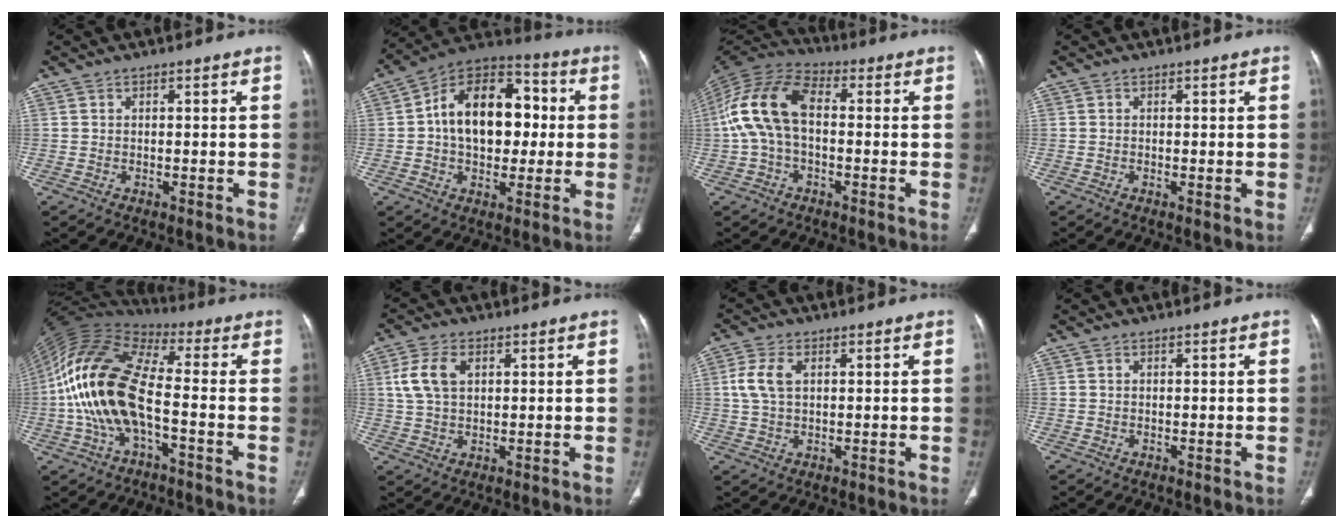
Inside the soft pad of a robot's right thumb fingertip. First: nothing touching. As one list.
[{"total": 18.2, "force": [1.3, 12.1, 13.5], "torque": [-0.170, 0.033, 0.013]}, {"total": 13.3, "force": [0.1, 7.8, 10.8], "torque": [-0.219, 0.037, -0.009]}, {"total": 0.6, "force": [0.0, 0.1, 0.6], "torque": [-0.012, -0.004, -0.003]}, {"total": 17.8, "force": [-3.0, 8.0, 15.6], "torque": [-0.317, 0.037, -0.061]}, {"total": 6.8, "force": [2.1, 4.2, 5.0], "torque": [-0.107, 0.005, 0.042]}, {"total": 5.4, "force": [1.3, 3.2, 4.2], "torque": [-0.103, 0.009, 0.025]}, {"total": 0.0}]